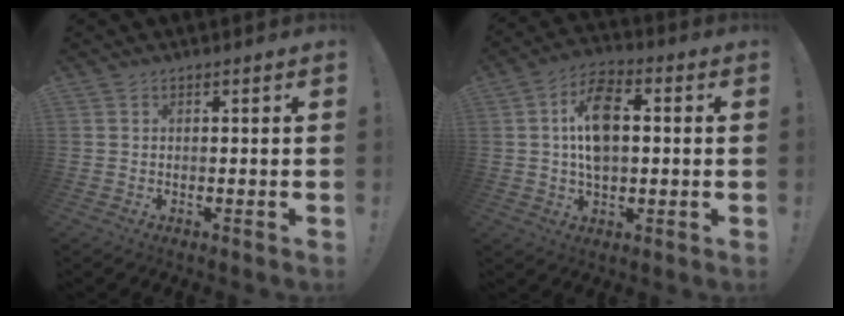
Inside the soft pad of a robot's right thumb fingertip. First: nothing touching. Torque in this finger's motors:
{"motor_torque": [1.31, 1.27, 0.20, 0.09, 0.36]}